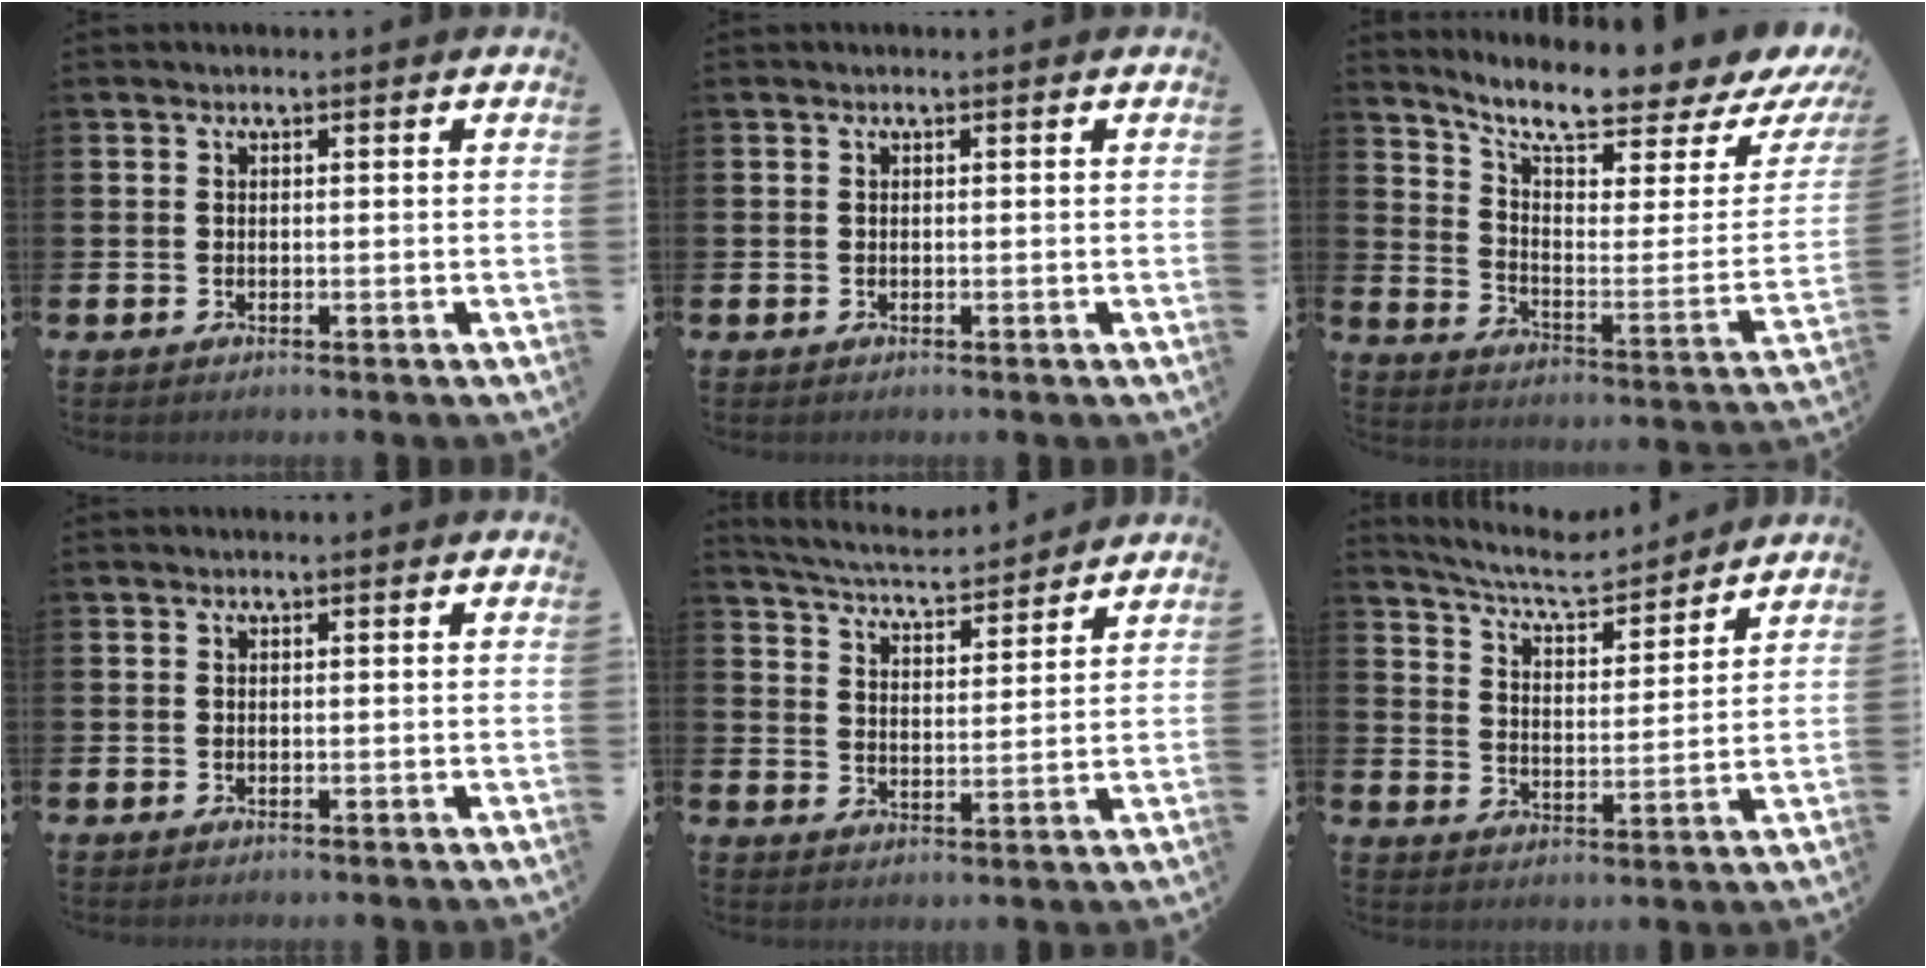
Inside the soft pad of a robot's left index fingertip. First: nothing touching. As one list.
[{"total": 0.0}, {"total": 9.5, "force": [8.5, 1.3, 4.0], "torque": [-0.093, -0.075, 0.140]}, {"total": 0.0}, {"total": 5.3, "force": [5.2, 0.5, 0.8], "torque": [-0.042, -0.037, 0.090]}, {"total": 6.9, "force": [6.5, 1.3, 1.9], "torque": [-0.063, -0.043, 0.111]}]